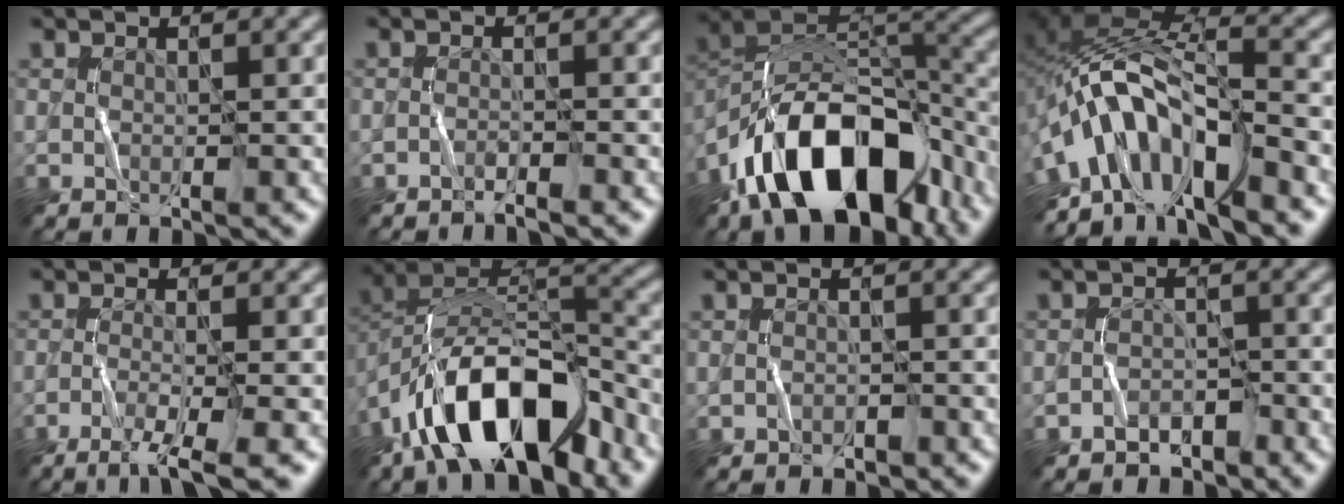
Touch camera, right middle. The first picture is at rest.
{"total": 1.4, "force": [-1.3, 0.1, 0.7], "torque": [-0.008, 0.007, -0.029]}
{"total": 14.3, "force": [-7.9, 7.7, 9.0], "torque": [-0.147, 0.008, -0.142]}
{"total": 8.7, "force": [-5.2, 3.4, 6.0], "torque": [-0.090, 0.019, -0.101]}
{"total": 4.6, "force": [-2.9, 0.8, 3.5], "torque": [-0.051, 0.006, -0.057]}
{"total": 11.4, "force": [-6.9, 5.0, 7.6], "torque": [-0.131, 0.016, -0.130]}
{"total": 0.7, "force": [-0.6, 0.2, -0.2], "torque": [0.006, 0.007, -0.009]}
{"total": 1.6, "force": [-1.4, 0.8, -0.1], "torque": [0.005, 0.015, -0.025]}